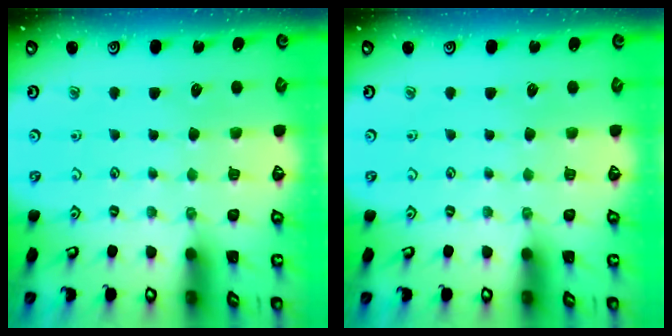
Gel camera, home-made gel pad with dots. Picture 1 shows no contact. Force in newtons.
{"total": 0.0}